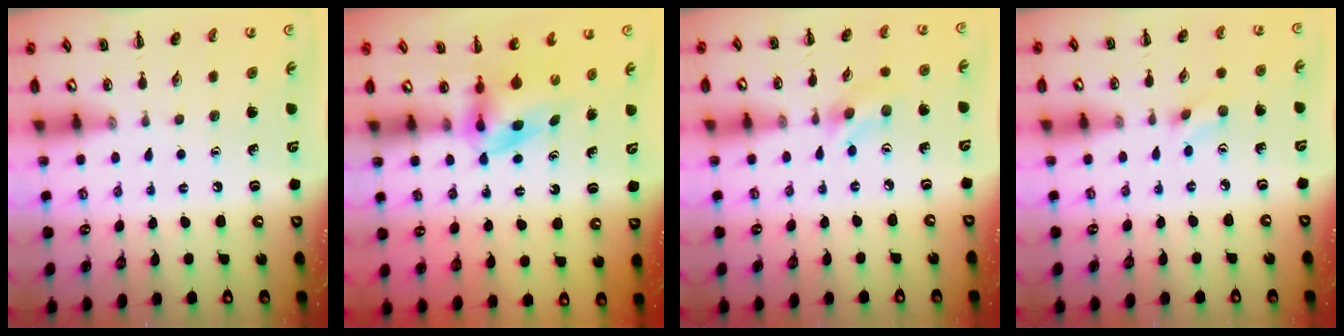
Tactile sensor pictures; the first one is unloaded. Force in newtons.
{"total": 4.7, "press": 4.7, "slide": 0.2}
{"total": 2.7, "press": 2.6, "slide": 0.8}
{"total": 2.7, "press": 2.5, "slide": 1.0}